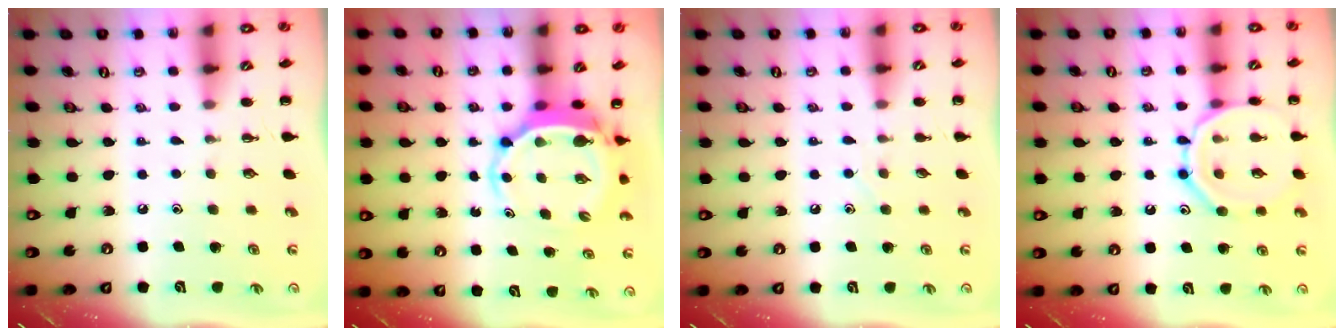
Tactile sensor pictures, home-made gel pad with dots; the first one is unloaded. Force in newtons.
{"total": 5.1, "press": 4.9, "slide": 1.2}
{"total": 2.3, "press": 2.3, "slide": 0.6}
{"total": 13.3, "press": 13.3, "slide": 0.5}